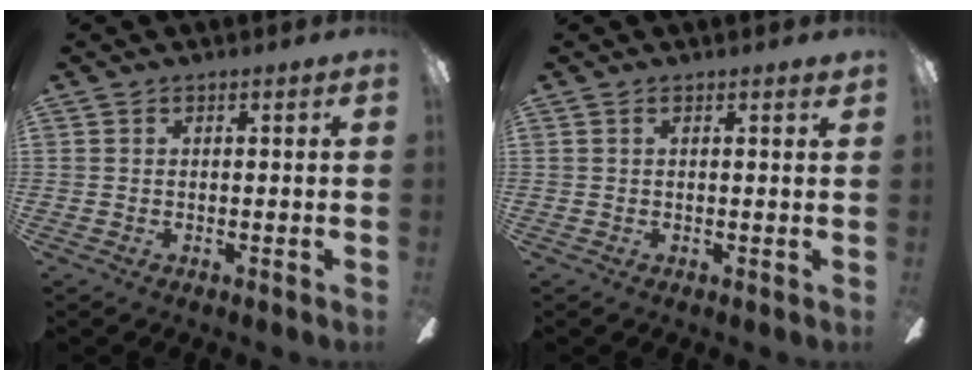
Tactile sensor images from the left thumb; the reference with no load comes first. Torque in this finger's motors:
{"motor_torque": [0.00, 0.00, -0.12, 0.10, 0.00]}